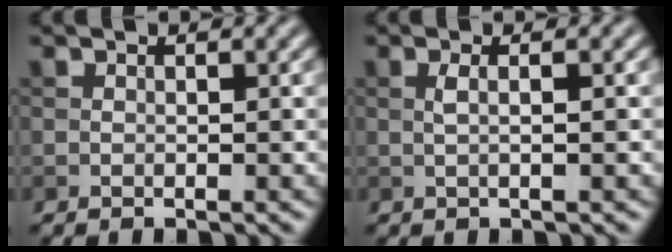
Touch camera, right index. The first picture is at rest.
{"total": 1.7, "force": [0.1, 0.3, 1.6], "torque": [-0.030, 0.005, 0.000]}